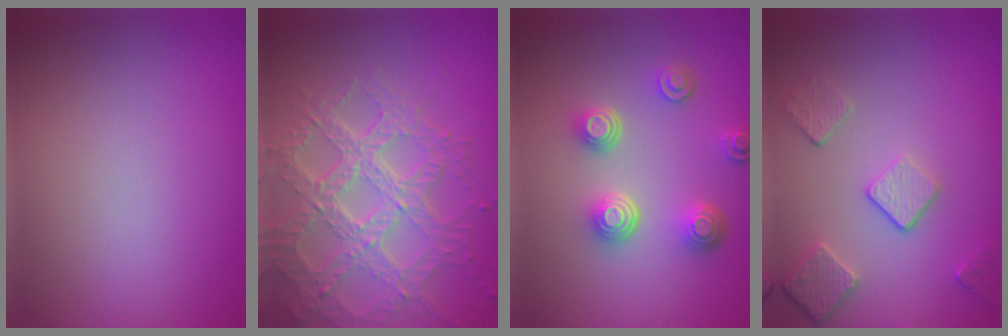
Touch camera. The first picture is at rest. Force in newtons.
{"total": 7.0, "press": 5.1, "slide": 4.8}
{"total": 4.3, "press": 3.3, "slide": 2.7}
{"total": 3.5, "press": 2.8, "slide": 2.1}